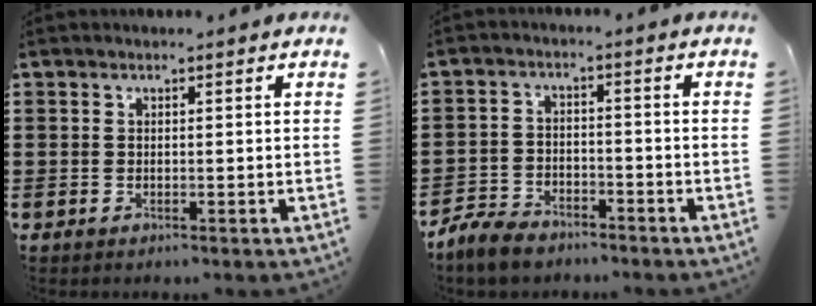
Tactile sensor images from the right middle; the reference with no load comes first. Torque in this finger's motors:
{"motor_torque": [2.14, 0.00, 0.28, 0.06]}